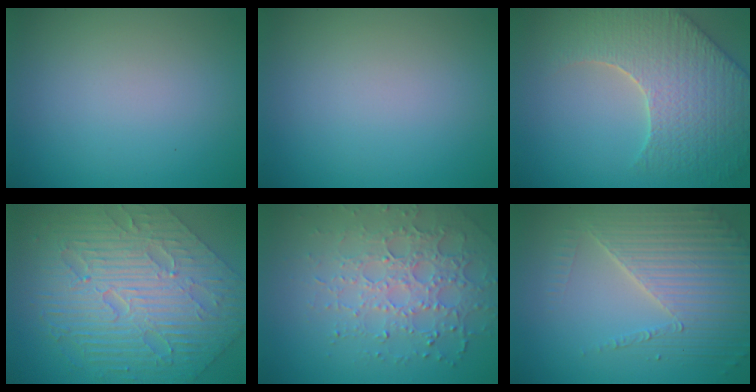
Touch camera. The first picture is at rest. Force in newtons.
{"total": 0.0}
{"total": 7.3, "press": 6.0, "slide": 4.1}
{"total": 10.4, "press": 7.1, "slide": 7.6}
{"total": 4.8, "press": 4.2, "slide": 2.4}
{"total": 5.8, "press": 4.5, "slide": 3.7}